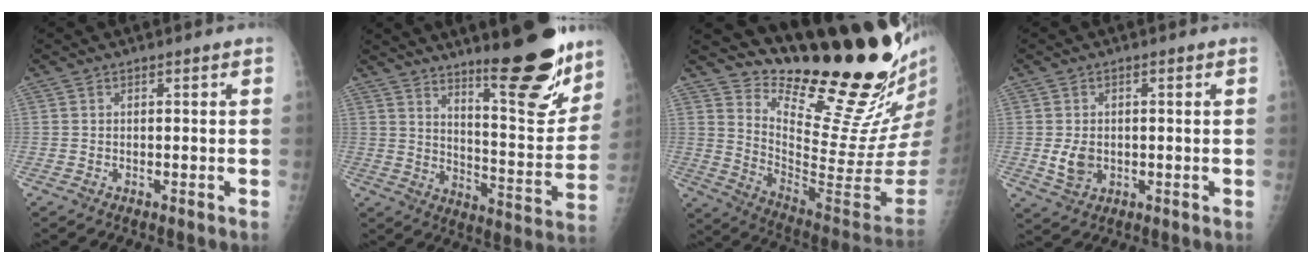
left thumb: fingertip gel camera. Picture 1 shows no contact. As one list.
[{"total": 18.2, "force": [12.9, 3.8, 12.2], "torque": [-0.130, -0.103, 0.200]}, {"total": 25.0, "force": [21.4, 3.6, 12.4], "torque": [-0.154, -0.186, 0.318]}, {"total": 4.4, "force": [-0.4, 3.4, 2.8], "torque": [-0.042, -0.005, 0.002]}]